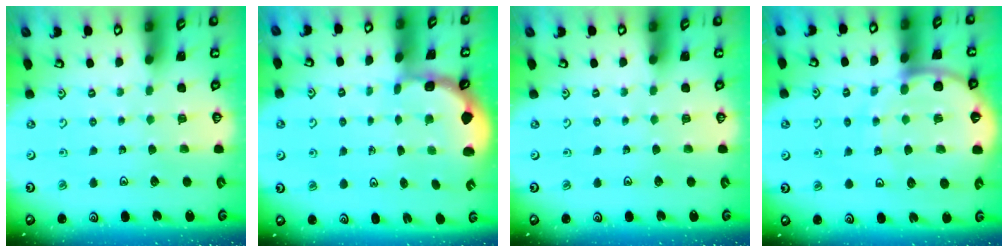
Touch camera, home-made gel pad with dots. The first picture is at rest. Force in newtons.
{"total": 1.7, "press": 1.6, "slide": 0.5}
{"total": 0.0}
{"total": 11.1, "press": 11.1, "slide": 1.4}